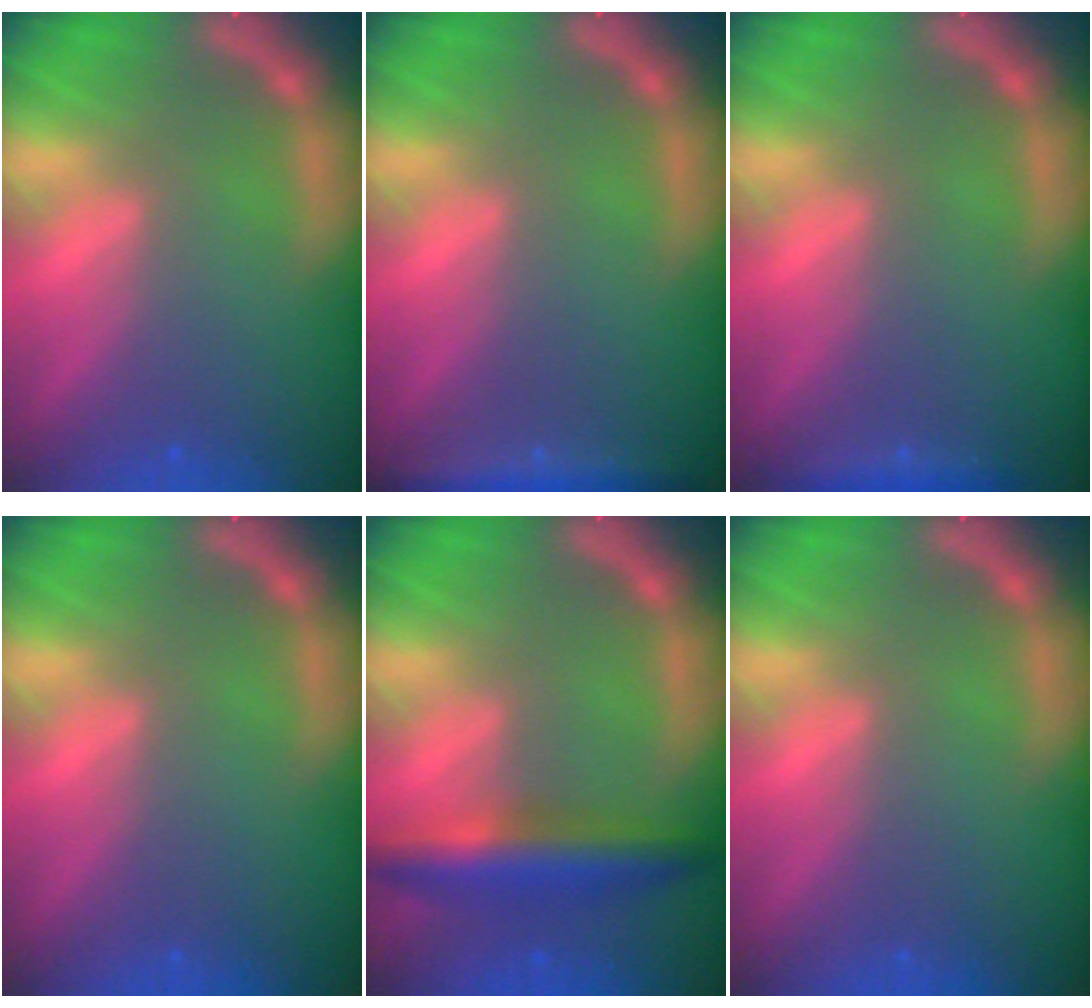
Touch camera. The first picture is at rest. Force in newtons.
{"total": 3.5}
{"total": 1.4}
{"total": 0.0}
{"total": 5.5}
{"total": 0.0}